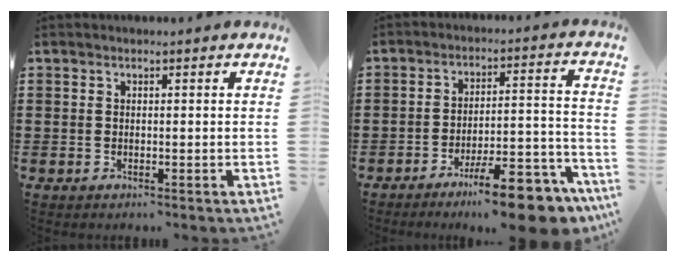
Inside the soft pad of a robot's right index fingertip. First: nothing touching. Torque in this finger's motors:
{"motor_torque": [0.31, -0.05, -1.01, -0.21]}